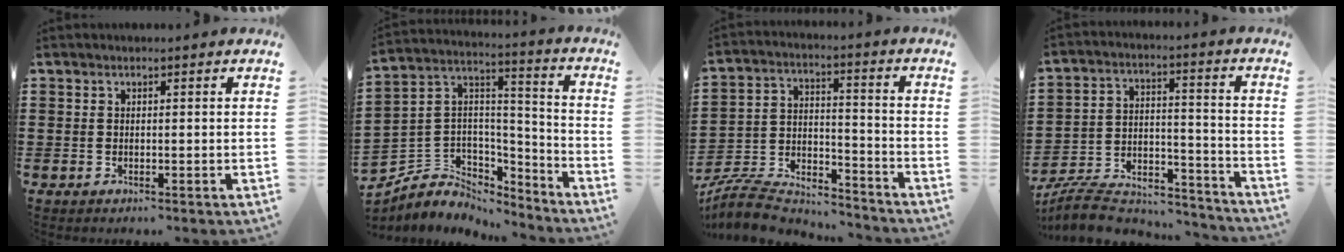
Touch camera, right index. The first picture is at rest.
{"total": 5.4, "force": [-3.6, 4.1, 0.4], "torque": [-0.039, -0.012, -0.074]}
{"total": 7.8, "force": [-7.4, 1.7, 1.4], "torque": [-0.039, 0.005, -0.150]}
{"total": 8.1, "force": [-7.5, 2.1, 2.2], "torque": [-0.044, 0.012, -0.146]}